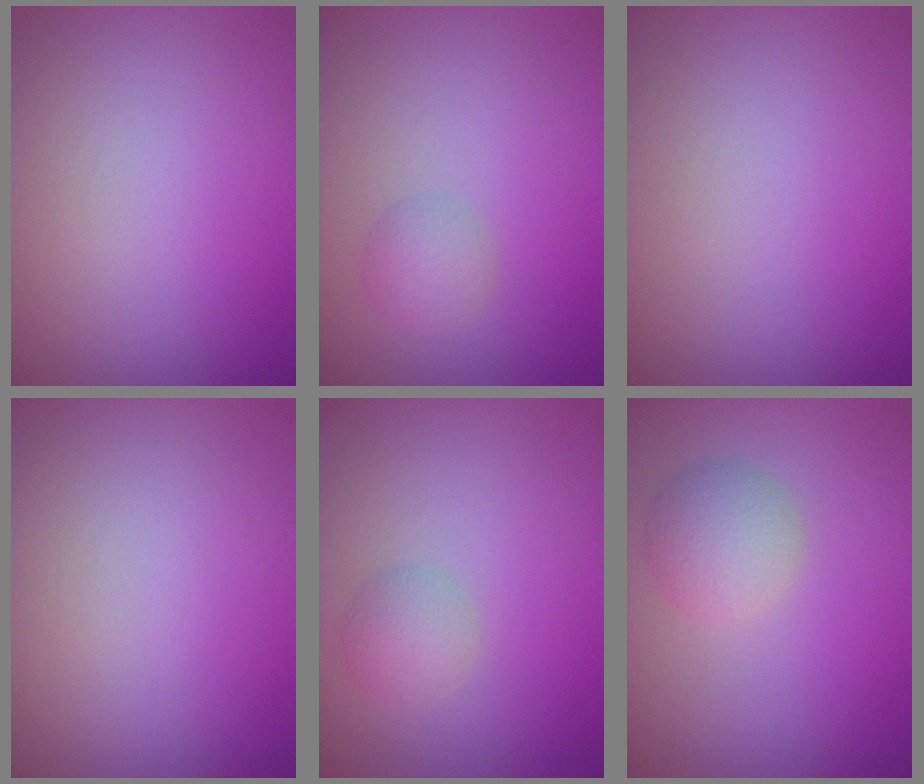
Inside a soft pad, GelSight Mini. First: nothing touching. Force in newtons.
{"total": 1.7, "press": 1.7, "slide": 0.0}
{"total": 0.0}
{"total": 0.0}
{"total": 1.8, "press": 1.8, "slide": 0.0}
{"total": 2.7, "press": 2.7, "slide": 0.2}